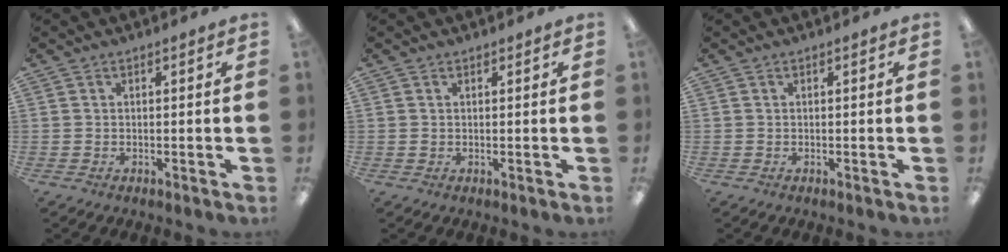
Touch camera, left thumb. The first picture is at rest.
{"total": 0.6, "force": [0.3, 0.5, 0.1], "torque": [-0.003, 0.002, 0.006]}
{"total": 0.0}